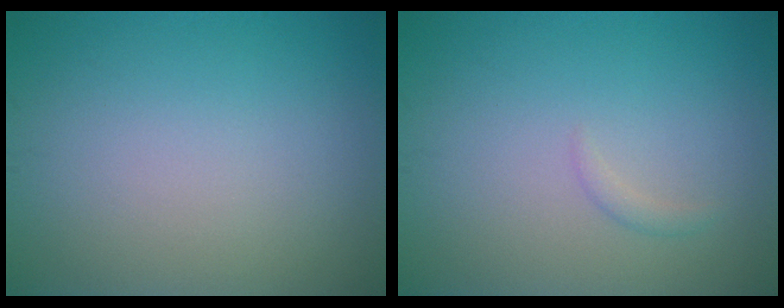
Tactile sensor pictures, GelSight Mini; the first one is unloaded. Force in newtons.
{"total": 0.7, "press": 0.7, "slide": 0.1}